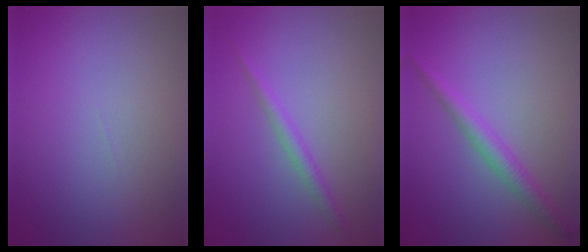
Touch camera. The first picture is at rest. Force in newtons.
{"total": 1.5, "press": 1.5, "slide": 0.1}
{"total": 2.4, "press": 2.4, "slide": 0.0}